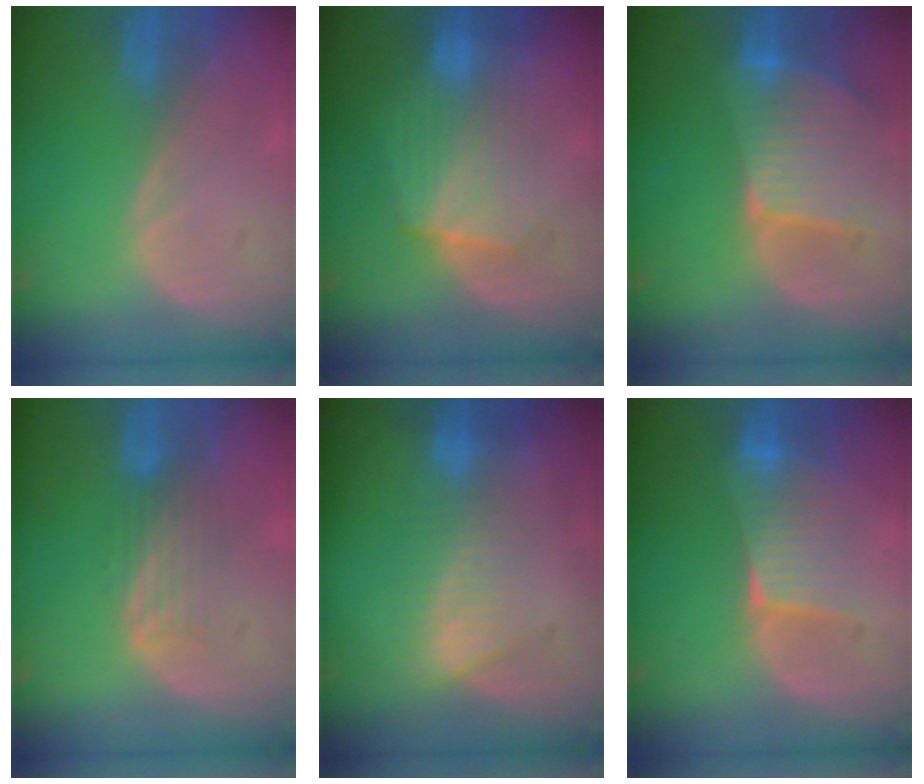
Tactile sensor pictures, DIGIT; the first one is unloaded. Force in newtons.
{"total": 7.1, "press": 7.0, "slide": 0.9}
{"total": 9.6, "press": 8.5, "slide": 4.5}
{"total": 4.3, "press": 3.7, "slide": 2.2}
{"total": 6.8, "press": 6.7, "slide": 1.2}
{"total": 6.5, "press": 6.4, "slide": 1.5}